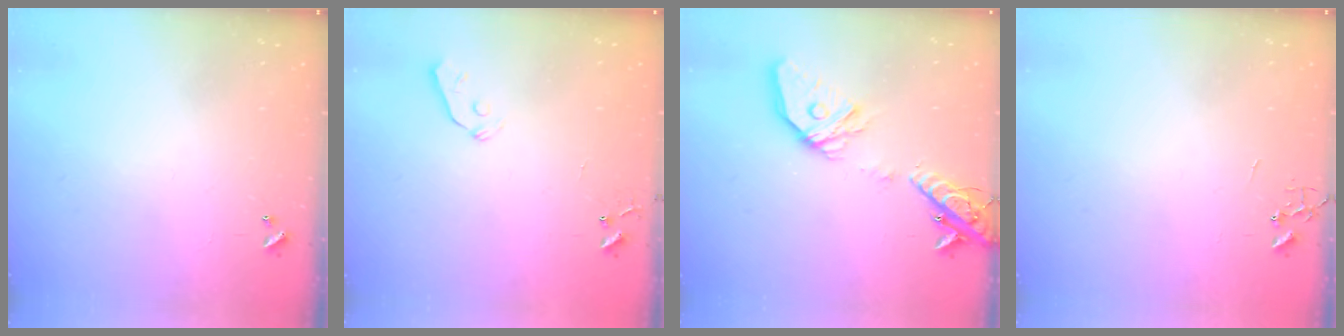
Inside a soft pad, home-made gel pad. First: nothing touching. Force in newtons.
{"total": 3.8, "press": 3.7, "slide": 0.7}
{"total": 20.2, "press": 20.0, "slide": 3.0}
{"total": 0.0}